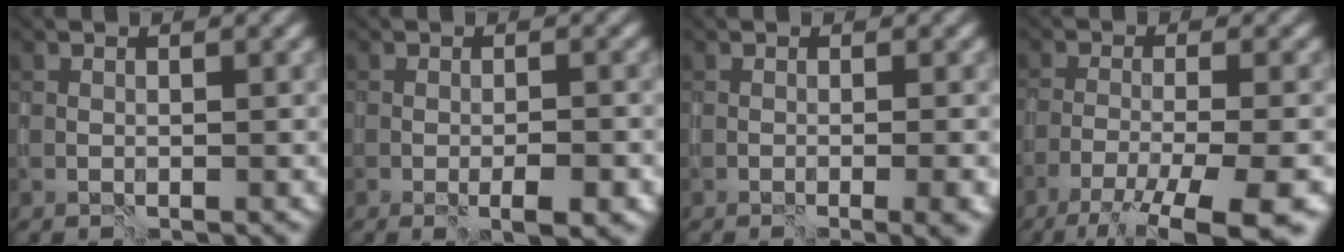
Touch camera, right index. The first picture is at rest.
{"total": 2.3, "force": [-1.1, 0.3, 2.0], "torque": [-0.033, -0.010, -0.013]}
{"total": 2.5, "force": [-0.7, 0.5, 2.3], "torque": [-0.021, -0.002, -0.013]}
{"total": 9.5, "force": [-6.8, 1.8, 6.5], "torque": [-0.104, -0.022, -0.111]}